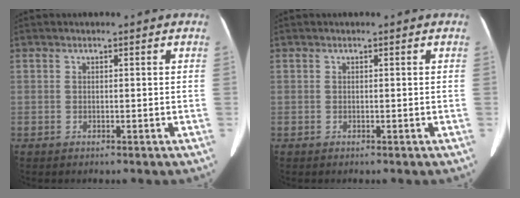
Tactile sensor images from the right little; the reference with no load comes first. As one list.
[{"total": 0.0}]